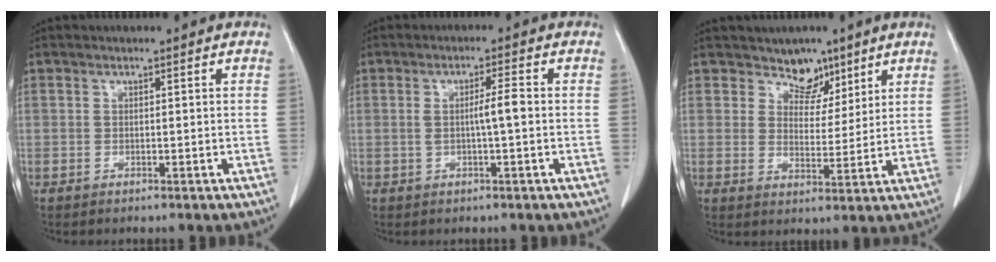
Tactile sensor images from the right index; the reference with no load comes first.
{"total": 3.5, "force": [-0.1, 0.1, 3.5], "torque": [-0.059, 0.003, -0.001]}
{"total": 5.2, "force": [4.0, 3.3, 0.9], "torque": [-0.002, -0.005, 0.067]}